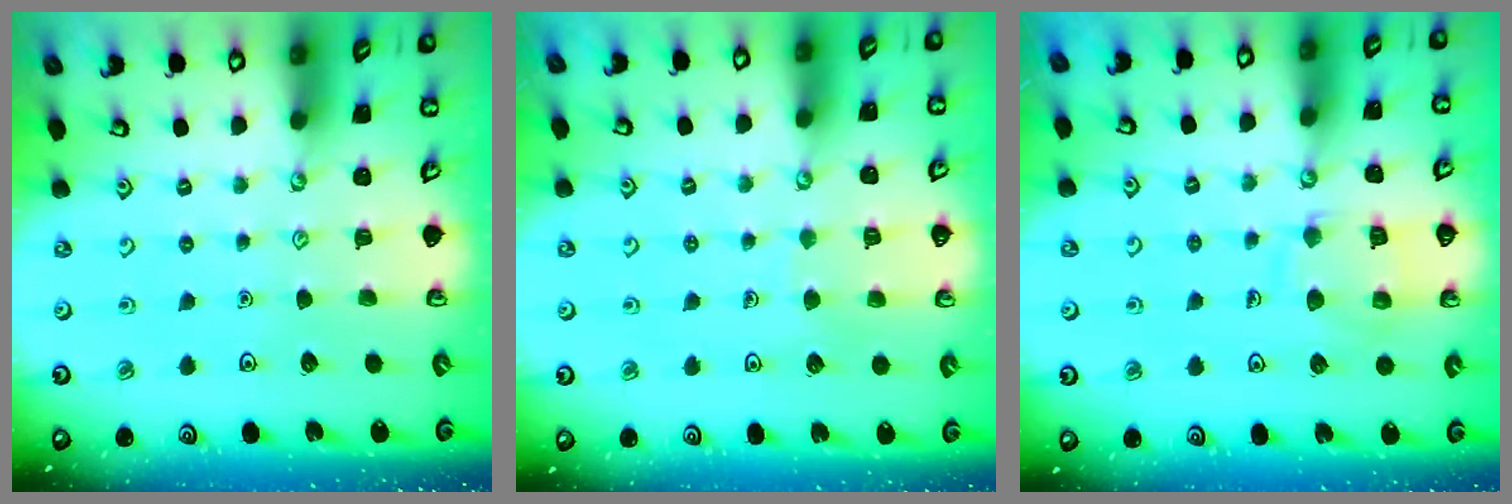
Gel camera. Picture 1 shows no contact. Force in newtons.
{"total": 3.5, "press": 3.5, "slide": 0.3}
{"total": 10.1, "press": 10.1, "slide": 0.6}